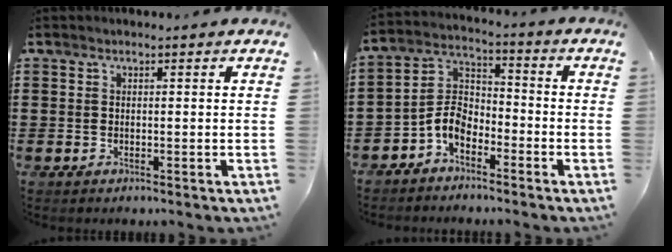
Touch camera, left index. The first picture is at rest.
{"total": 5.9, "force": [-3.9, 3.3, 2.9], "torque": [-0.084, 0.000, -0.088]}